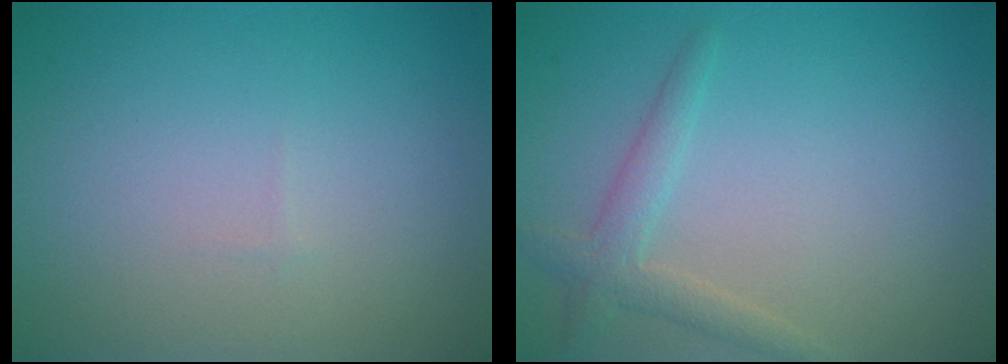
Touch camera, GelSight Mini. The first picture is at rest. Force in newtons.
{"total": 2.2, "press": 2.2, "slide": 0.2}